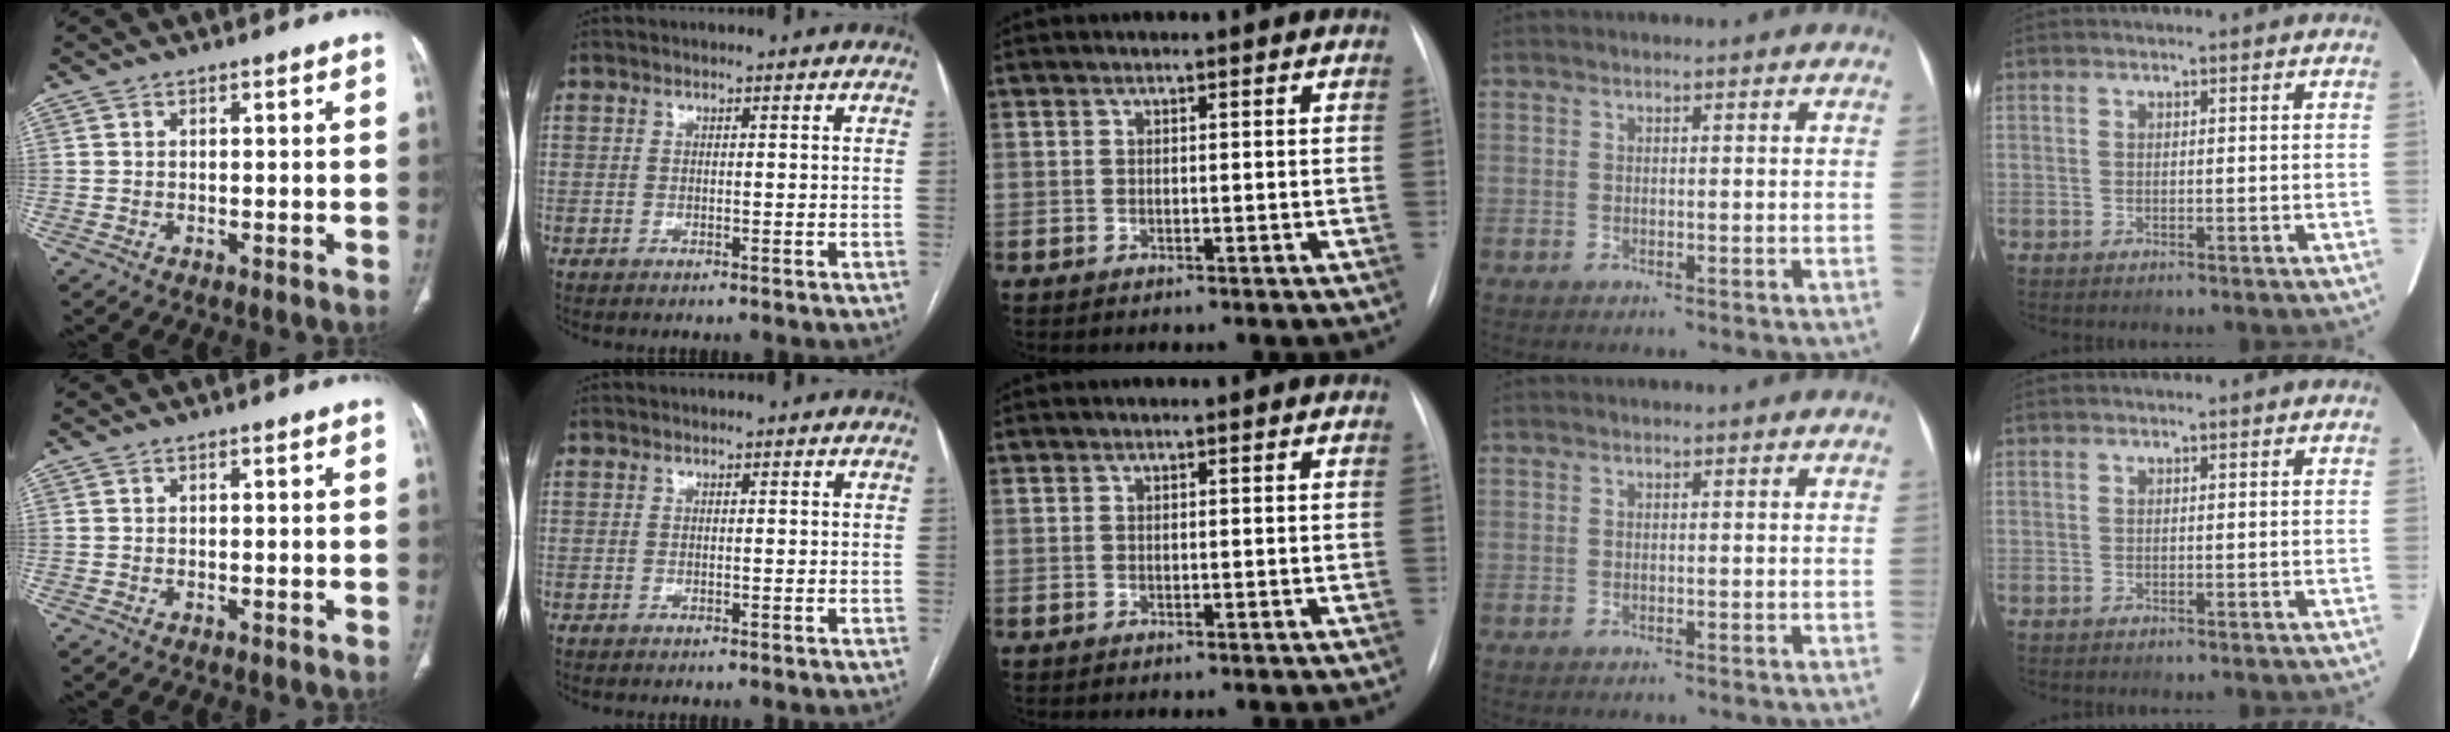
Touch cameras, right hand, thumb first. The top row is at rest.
{}